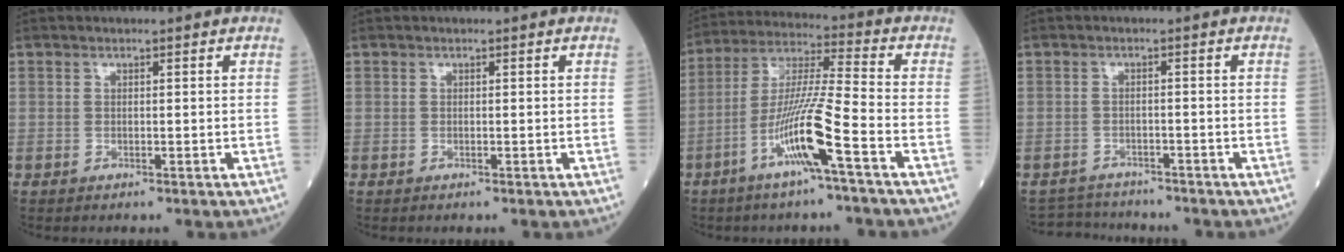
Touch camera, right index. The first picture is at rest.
{"total": 0.0}
{"total": 11.8, "force": [-5.3, -0.8, 10.5], "torque": [-0.206, -0.001, -0.105]}
{"total": 4.6, "force": [-4.5, 0.8, -0.4], "torque": [0.007, 0.001, -0.072]}